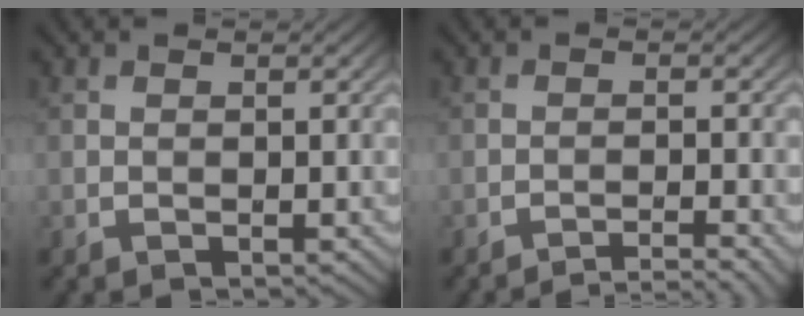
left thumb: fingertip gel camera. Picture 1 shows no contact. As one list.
[{"total": 3.4, "force": [-2.9, 0.2, 1.8], "torque": [-0.023, 0.010, -0.055]}]